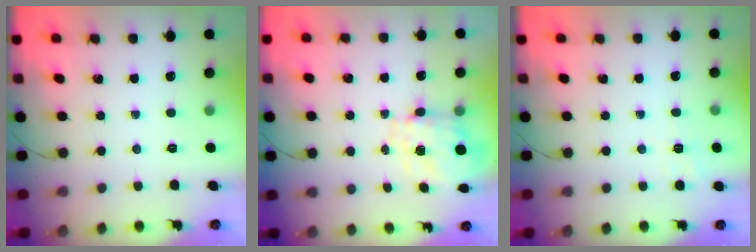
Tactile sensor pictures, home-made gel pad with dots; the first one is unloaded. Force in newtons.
{"total": 6.6, "press": 6.5, "slide": 1.0}
{"total": 2.4, "press": 1.2, "slide": 2.0}